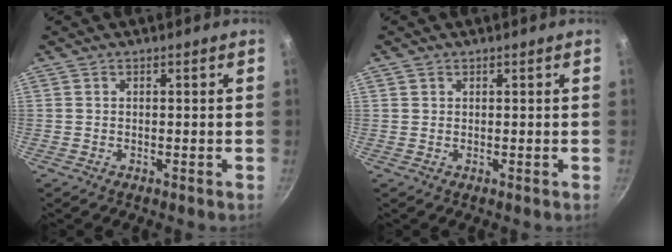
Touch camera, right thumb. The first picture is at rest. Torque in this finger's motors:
{"motor_torque": [-0.02, 0.07, -0.01, 0.23, 0.05]}